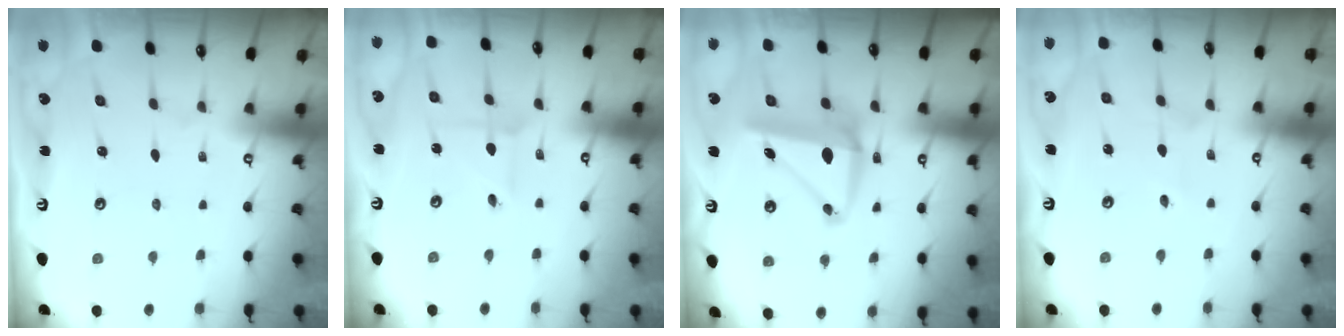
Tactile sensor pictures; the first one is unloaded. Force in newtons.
{"total": 2.8, "press": 2.8, "slide": 0.3}
{"total": 9.8, "press": 9.6, "slide": 1.7}
{"total": 2.1, "press": 1.9, "slide": 0.9}